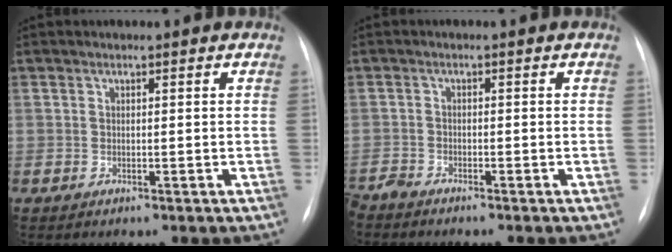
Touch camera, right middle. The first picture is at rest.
{"total": 2.8, "force": [-2.7, 0.1, 0.5], "torque": [-0.006, -0.010, -0.049]}